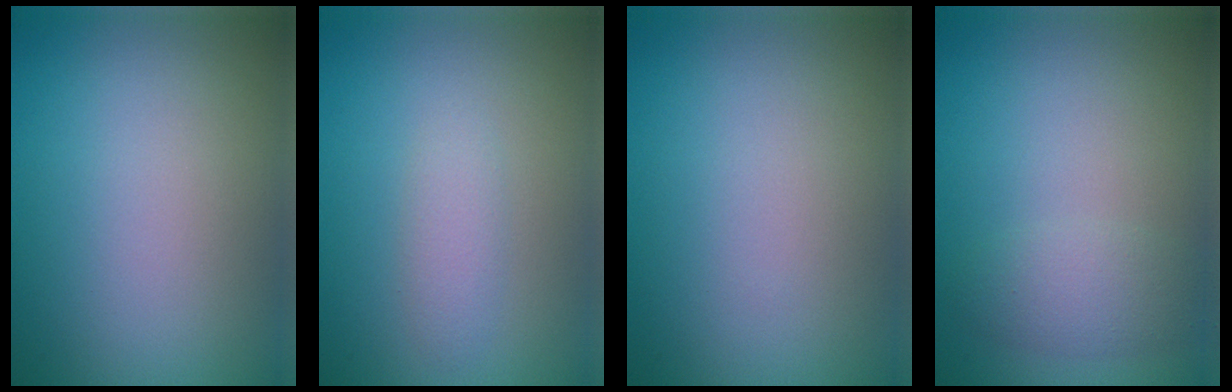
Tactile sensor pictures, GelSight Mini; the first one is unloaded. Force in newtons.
{"total": 1.6, "press": 1.6, "slide": 0.1}
{"total": 0.0}
{"total": 2.3, "press": 2.3, "slide": 0.0}